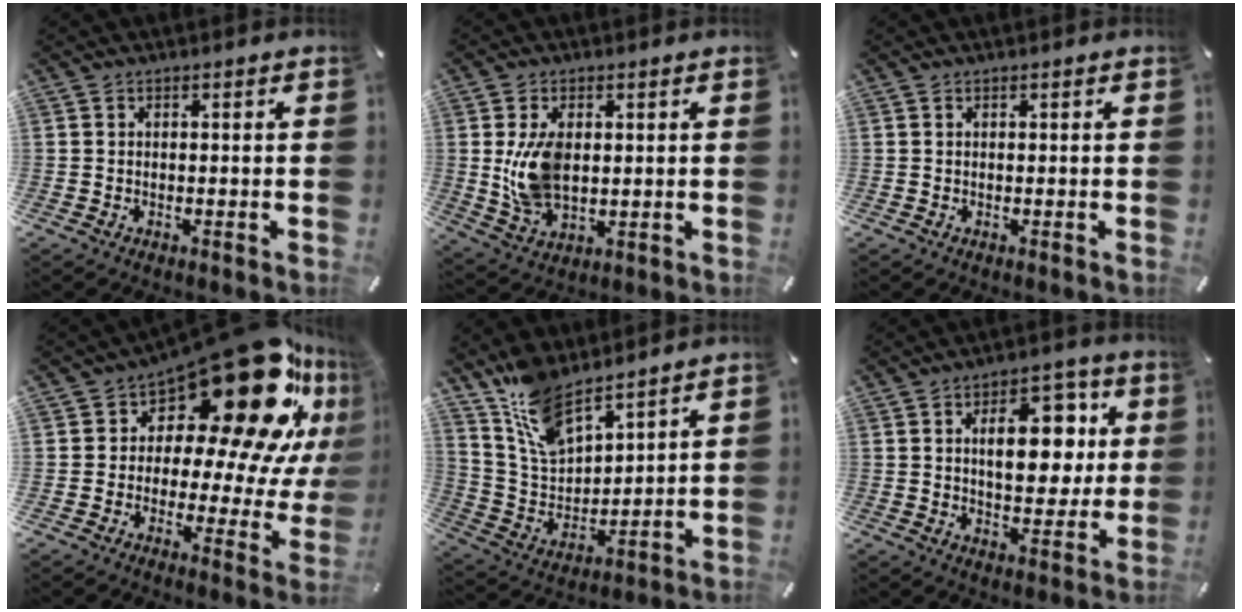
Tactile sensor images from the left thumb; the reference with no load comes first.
{"total": 10.0, "force": [1.5, 6.2, 7.7], "torque": [-0.146, -0.008, 0.025]}
{"total": 0.0}
{"total": 26.4, "force": [14.0, 11.5, 19.1], "torque": [-0.254, -0.108, 0.235]}
{"total": 12.0, "force": [10.0, 4.5, 4.9], "torque": [-0.140, -0.057, 0.190]}
{"total": 14.5, "force": [3.6, 8.8, 11.0], "torque": [-0.142, -0.006, 0.054]}